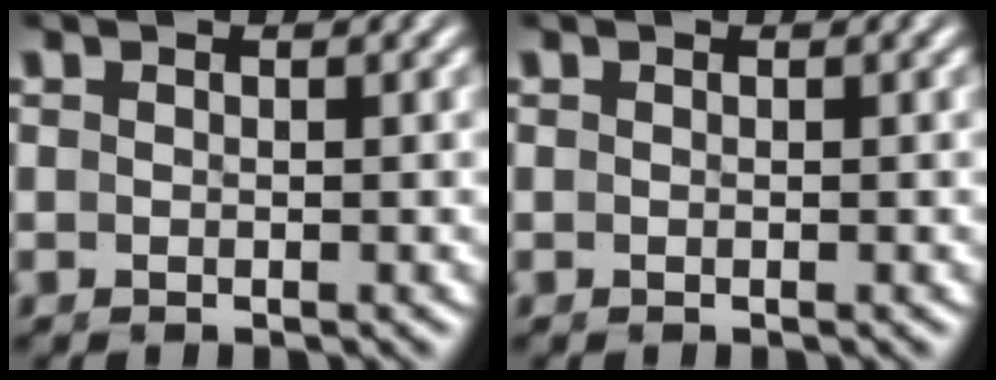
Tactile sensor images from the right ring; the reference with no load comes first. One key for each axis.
{"total": 0.0}